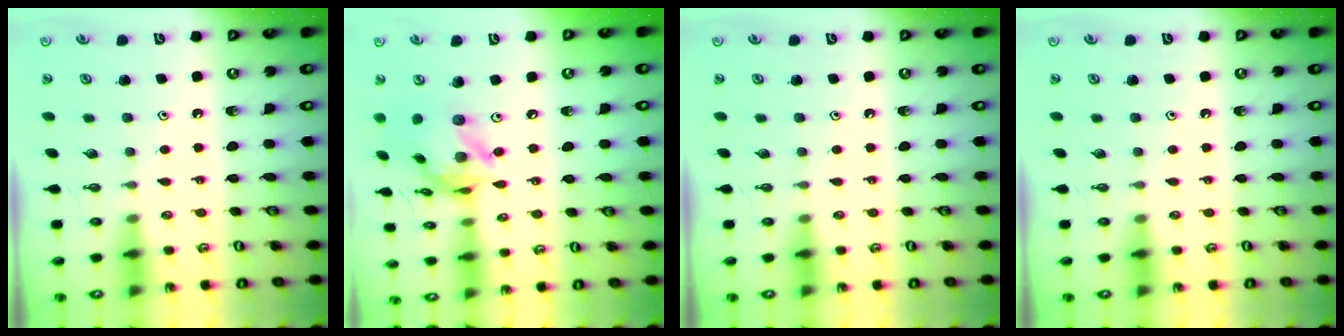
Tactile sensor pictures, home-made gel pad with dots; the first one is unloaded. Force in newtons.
{"total": 16.4, "press": 16.3, "slide": 1.7}
{"total": 0.0}
{"total": 0.0}